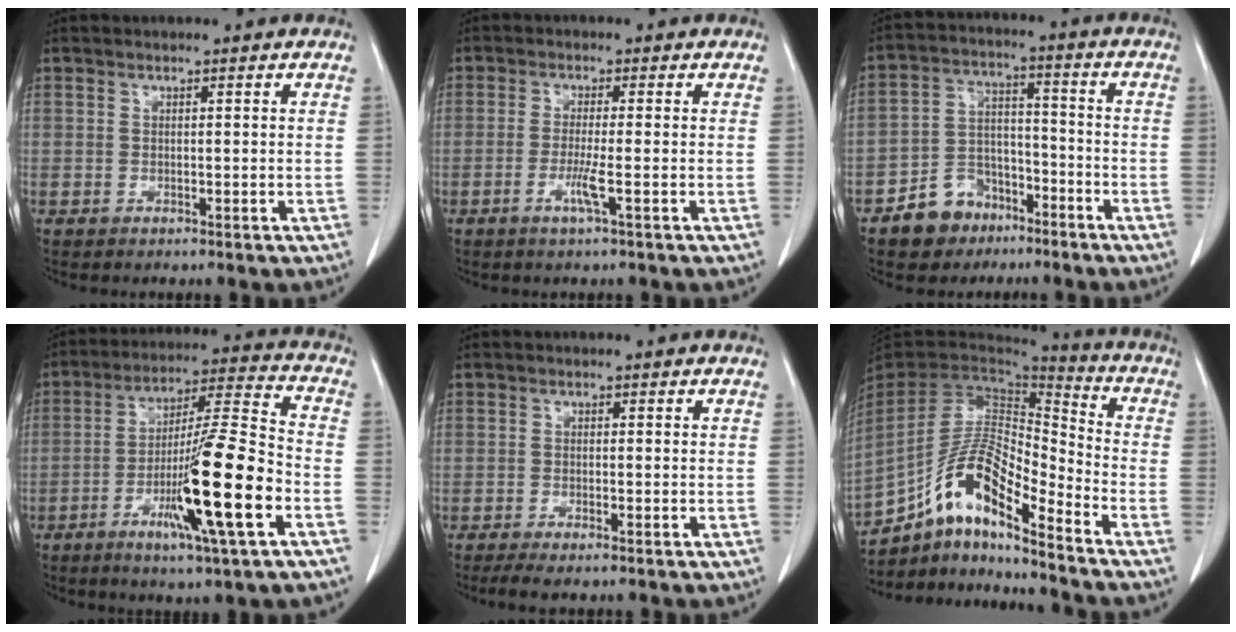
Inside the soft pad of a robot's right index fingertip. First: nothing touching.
{"total": 3.1, "force": [-1.2, -0.4, 2.9], "torque": [-0.060, -0.007, -0.026]}
{"total": 8.6, "force": [-5.5, 6.1, 2.3], "torque": [-0.041, 0.021, -0.091]}
{"total": 16.5, "force": [-5.8, 0.0, 15.4], "torque": [-0.271, -0.014, -0.101]}
{"total": 2.1, "force": [-1.4, 0.4, 1.6], "torque": [-0.031, -0.005, -0.026]}
{"total": 14.9, "force": [-10.0, 3.0, 10.6], "torque": [-0.206, 0.018, -0.183]}